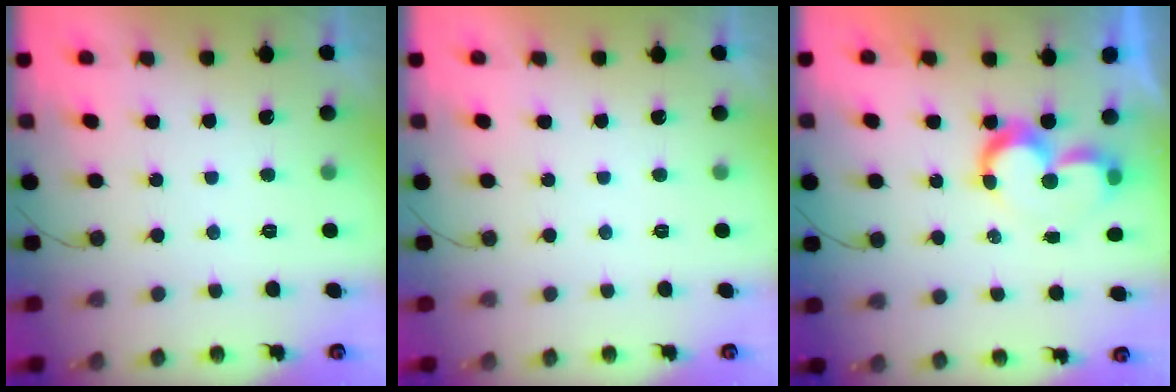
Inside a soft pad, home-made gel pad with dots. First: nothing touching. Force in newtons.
{"total": 2.0, "press": 2.0, "slide": 0.1}
{"total": 8.4, "press": 8.3, "slide": 0.6}